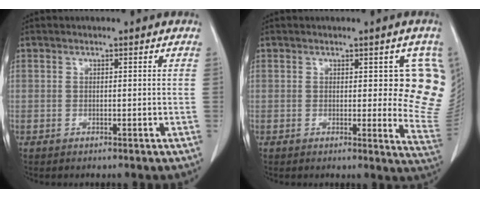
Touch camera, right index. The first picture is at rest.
{"total": 9.8, "force": [2.4, 3.4, 8.9], "torque": [-0.087, -0.015, 0.018]}